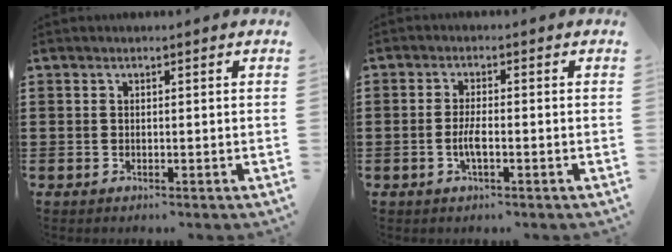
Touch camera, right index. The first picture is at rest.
{"total": 3.0, "force": [-1.0, 0.7, 2.7], "torque": [-0.062, -0.003, -0.022]}